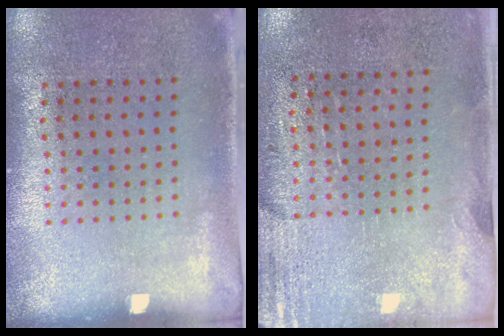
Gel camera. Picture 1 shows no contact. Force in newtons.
{"total": 2.8, "press": 2.5, "slide": 1.4}